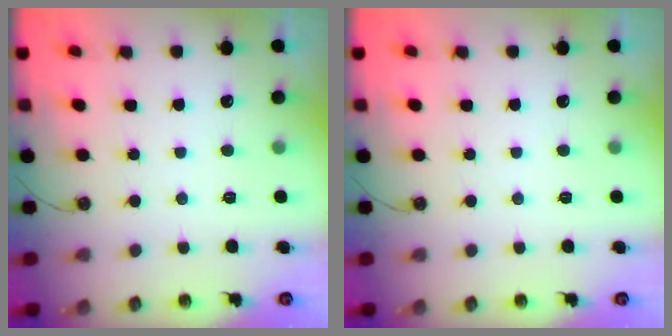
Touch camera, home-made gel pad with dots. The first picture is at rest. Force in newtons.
{"total": 0.0}